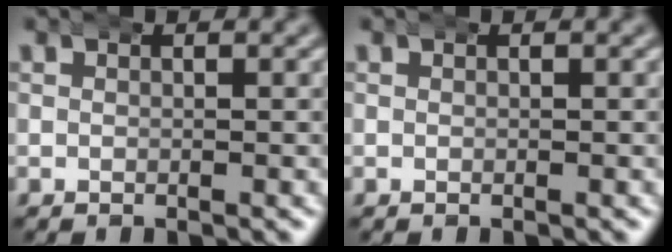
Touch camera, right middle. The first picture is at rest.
{"total": 0.0}